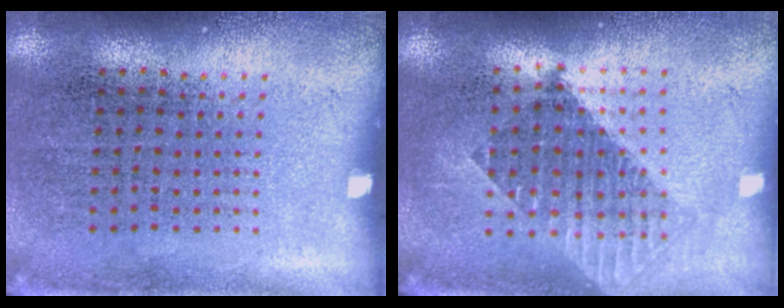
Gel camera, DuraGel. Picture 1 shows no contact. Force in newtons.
{"total": 1.7, "press": 1.4, "slide": 1.0}